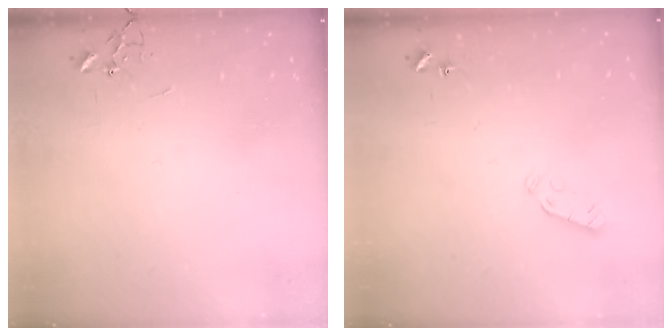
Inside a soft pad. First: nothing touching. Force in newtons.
{"total": 3.5, "press": 3.5, "slide": 0.4}